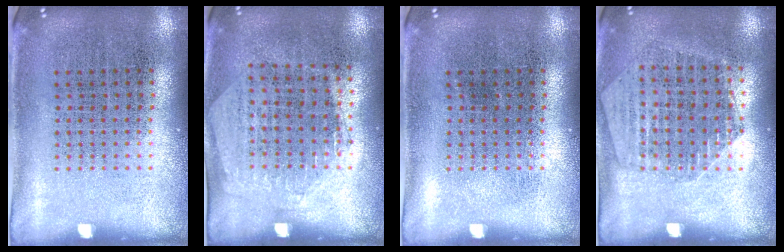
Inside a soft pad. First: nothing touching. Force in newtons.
{"total": 1.3, "press": 1.2, "slide": 0.6}
{"total": 0.0}
{"total": 1.5, "press": 1.5, "slide": 0.0}